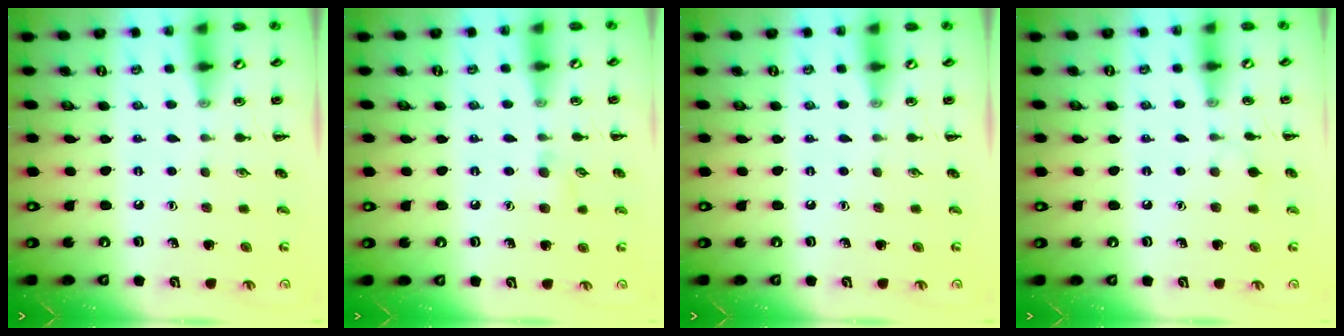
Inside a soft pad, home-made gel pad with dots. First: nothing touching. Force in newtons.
{"total": 5.7, "press": 5.3, "slide": 2.1}
{"total": 0.0}
{"total": 3.9, "press": 3.7, "slide": 1.4}